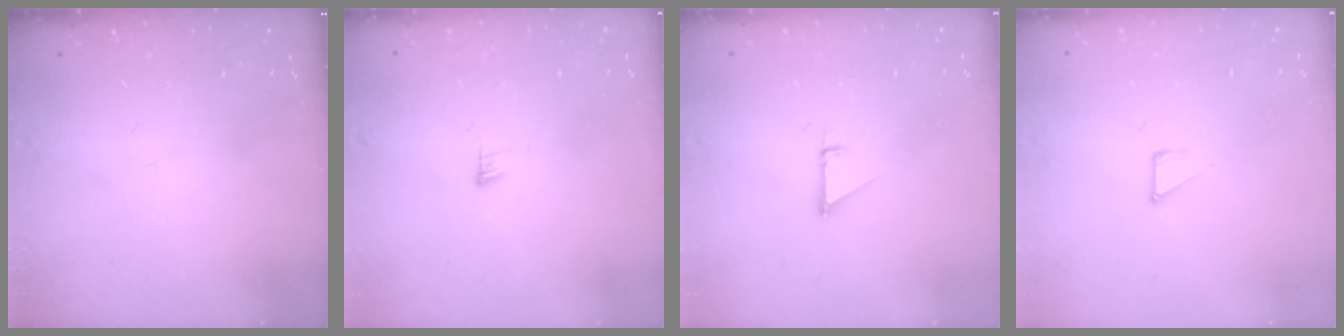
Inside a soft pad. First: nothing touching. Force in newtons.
{"total": 3.3, "press": 3.3, "slide": 0.2}
{"total": 0.9, "press": 0.9, "slide": 0.1}
{"total": 2.3, "press": 2.3, "slide": 0.1}